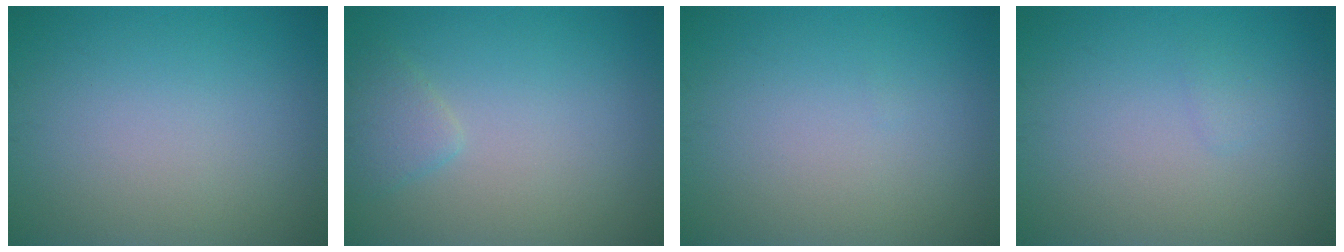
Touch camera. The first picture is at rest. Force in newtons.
{"total": 1.7, "press": 1.7, "slide": 0.2}
{"total": 0.0}
{"total": 0.5, "press": 0.5, "slide": 0.0}